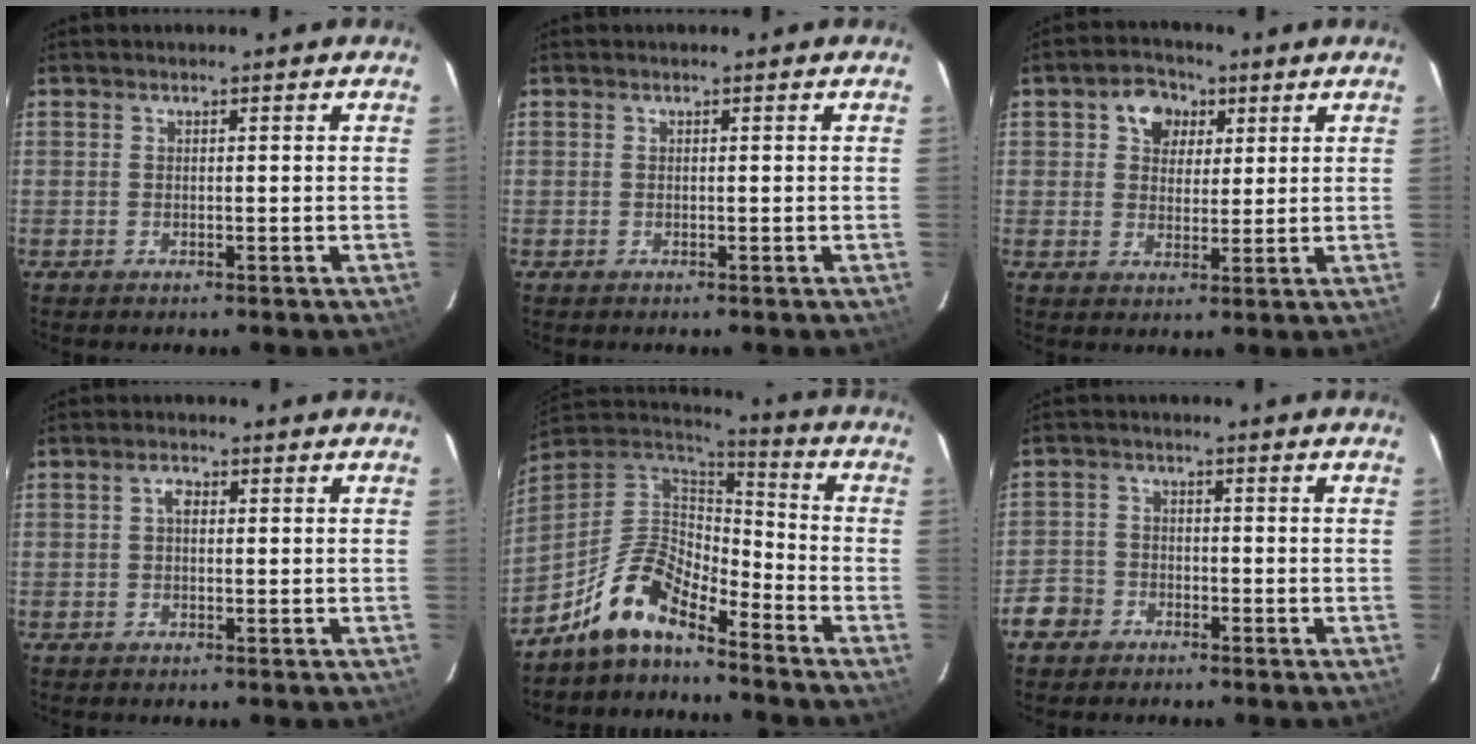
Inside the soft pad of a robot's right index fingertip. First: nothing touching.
{"total": 0.0}
{"total": 6.3, "force": [2.6, 5.1, 2.5], "torque": [-0.036, 0.014, 0.044]}
{"total": 1.6, "force": [0.3, 1.1, 1.2], "torque": [-0.022, 0.008, 0.002]}
{"total": 11.8, "force": [-9.5, 3.7, 6.0], "torque": [-0.129, 0.019, -0.194]}
{"total": 5.4, "force": [-3.4, 4.2, 0.9], "torque": [-0.020, 0.017, -0.067]}